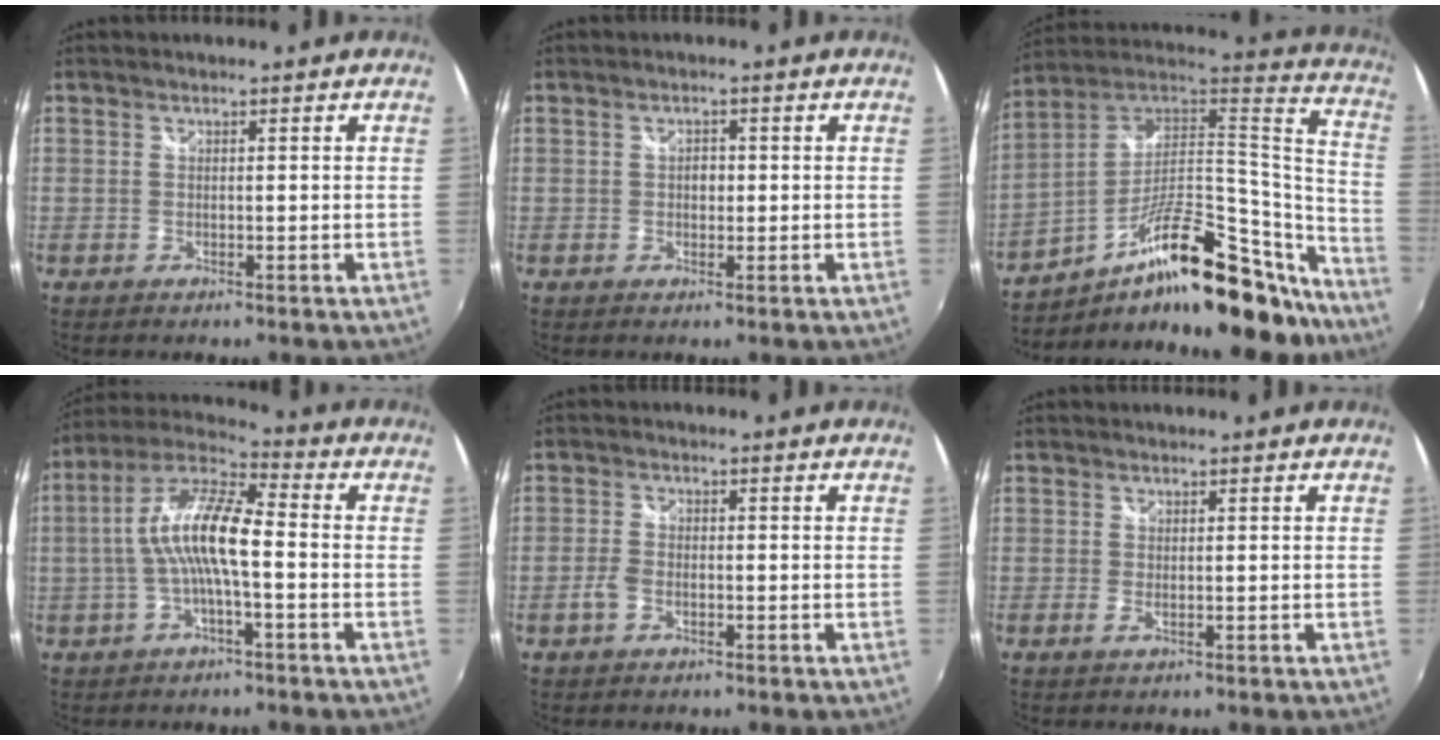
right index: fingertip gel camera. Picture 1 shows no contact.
{"total": 1.7, "force": [0.0, 1.4, 1.0], "torque": [-0.014, 0.004, -0.002]}
{"total": 30.3, "force": [-19.6, 11.3, 20.2], "torque": [-0.289, 0.031, -0.291]}
{"total": 11.7, "force": [-1.2, 2.7, 11.3], "torque": [-0.227, 0.018, -0.027]}
{"total": 3.0, "force": [-1.4, 1.7, 2.1], "torque": [-0.055, 0.003, -0.029]}
{"total": 1.0, "force": [-0.2, 0.5, 0.8], "torque": [-0.018, -0.002, -0.004]}